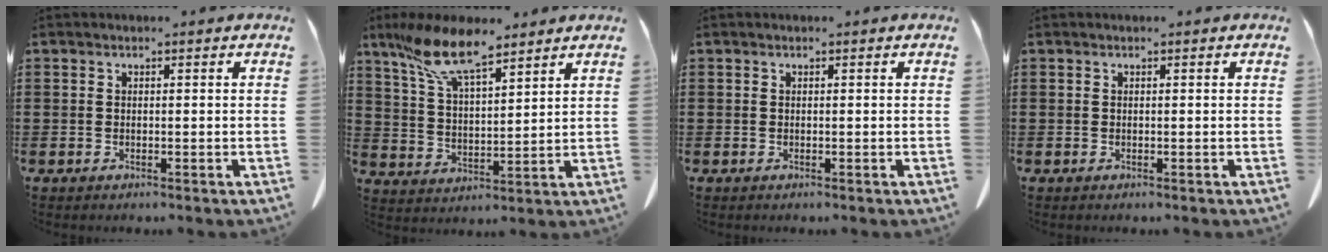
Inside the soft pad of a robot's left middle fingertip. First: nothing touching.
{"total": 10.4, "force": [8.1, 2.7, 5.9], "torque": [-0.138, -0.021, 0.152]}
{"total": 0.0}
{"total": 0.0}